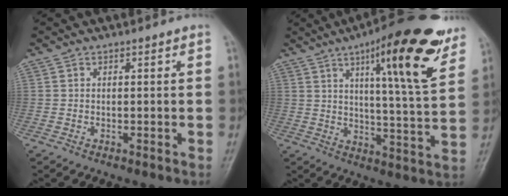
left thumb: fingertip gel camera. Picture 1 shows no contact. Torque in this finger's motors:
{"motor_torque": [0.68, 0.53, 1.81, -0.95, 0.11]}